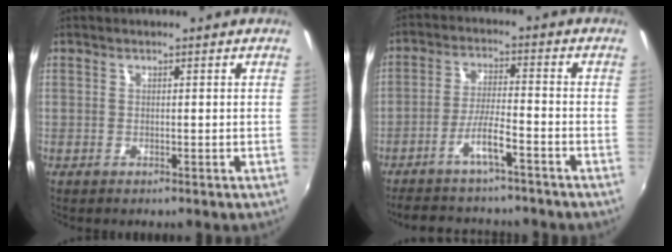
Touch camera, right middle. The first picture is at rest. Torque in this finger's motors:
{"motor_torque": [1.12, -1.02, 0.15, 0.08]}